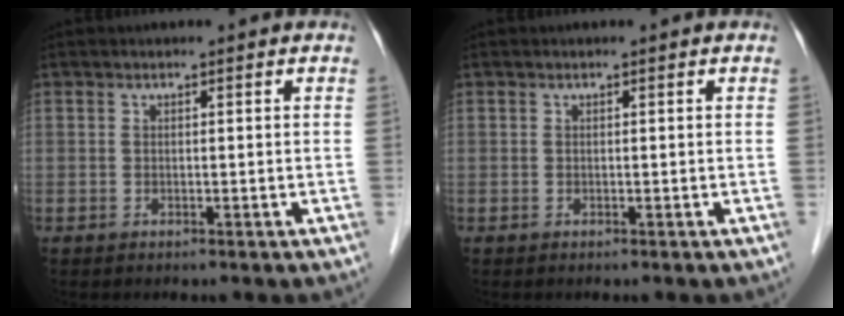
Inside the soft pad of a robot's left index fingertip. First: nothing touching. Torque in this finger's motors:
{"motor_torque": [0.00, 0.00, 0.00, 0.00]}